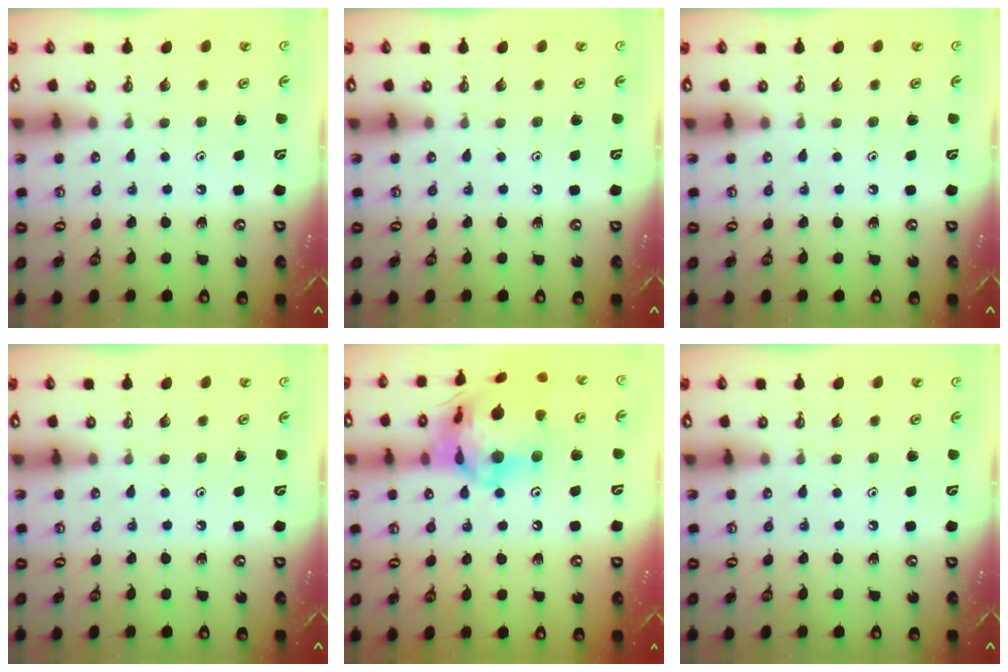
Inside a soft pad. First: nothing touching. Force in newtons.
{"total": 0.0}
{"total": 0.0}
{"total": 0.0}
{"total": 23.5, "press": 23.3, "slide": 2.8}
{"total": 0.0}